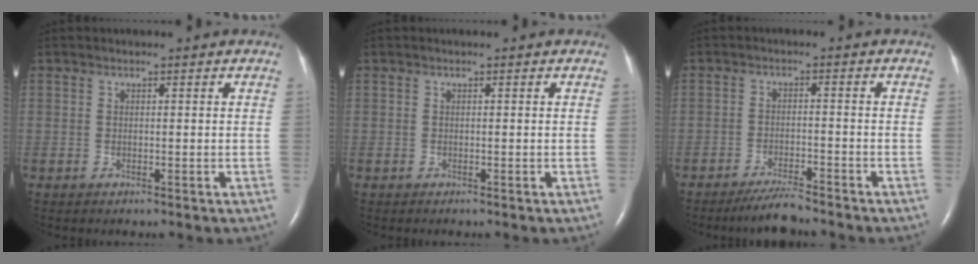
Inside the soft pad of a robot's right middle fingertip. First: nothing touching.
{"total": 0.0}
{"total": 4.5, "force": [-4.1, 0.1, 1.8], "torque": [-0.040, -0.015, -0.075]}